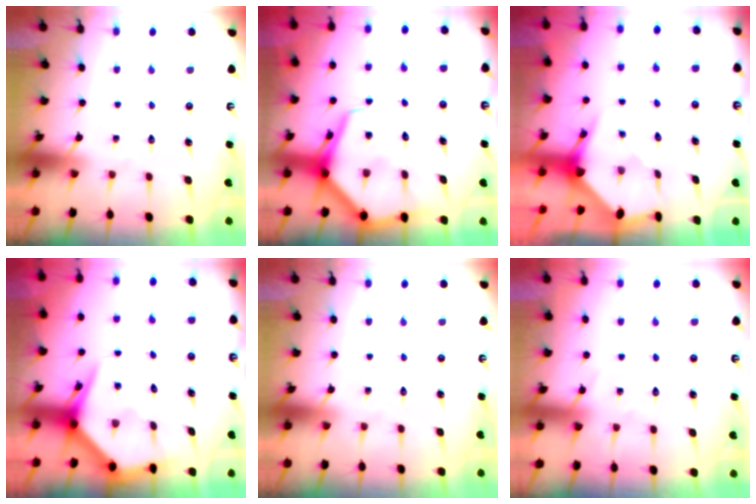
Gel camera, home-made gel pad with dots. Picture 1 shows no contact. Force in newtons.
{"total": 8.8, "press": 8.8, "slide": 1.0}
{"total": 3.2, "press": 3.2, "slide": 0.3}
{"total": 4.1, "press": 4.1, "slide": 0.6}
{"total": 0.0}
{"total": 4.1, "press": 4.1, "slide": 0.5}